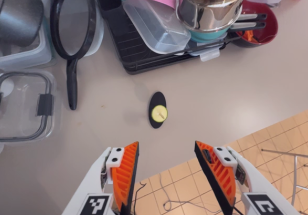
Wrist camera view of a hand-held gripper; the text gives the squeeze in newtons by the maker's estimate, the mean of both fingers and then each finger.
{"total": 0.0}